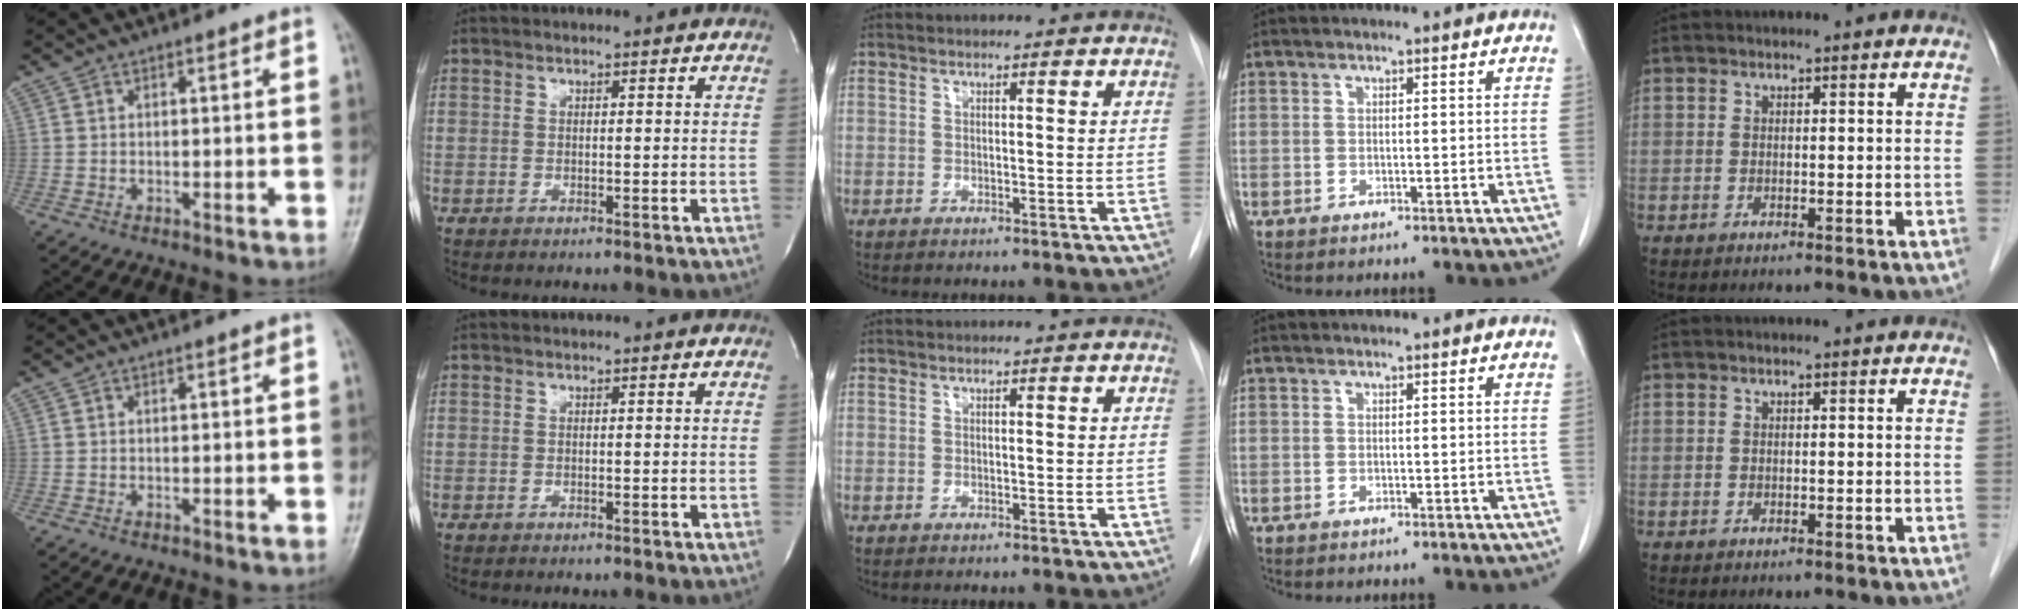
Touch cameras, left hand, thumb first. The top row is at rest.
{}